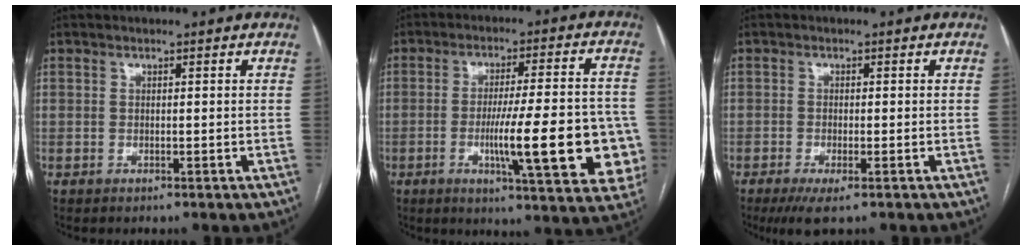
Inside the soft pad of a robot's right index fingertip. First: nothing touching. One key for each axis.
{"total": 18.0, "fx": -4.2, "fy": 2.7, "fz": 17.3, "tx": -0.185, "ty": 0.012, "tz": -0.047}
{"total": 3.9, "fx": -2.5, "fy": 0.7, "fz": 3.0, "tx": -0.055, "ty": -0.011, "tz": -0.039}